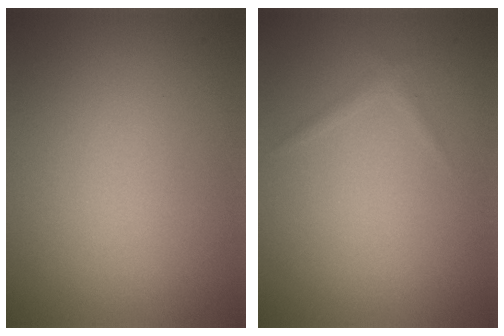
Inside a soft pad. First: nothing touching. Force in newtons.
{"total": 0.7, "press": 0.7, "slide": 0.1}